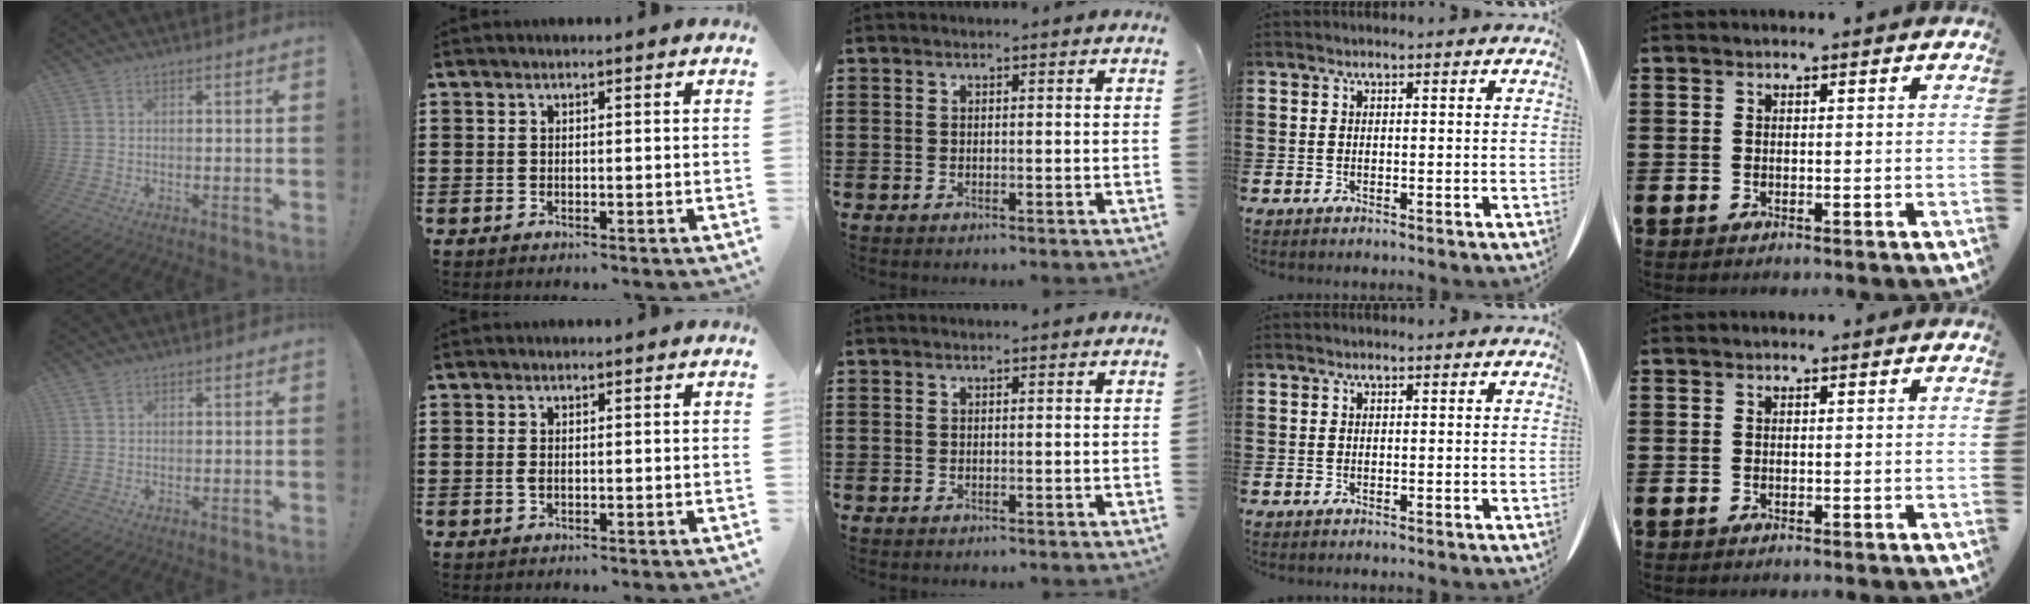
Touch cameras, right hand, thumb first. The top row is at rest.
{"thumb": {"total": 1.4, "force": [0.9, 0.8, 0.7], "torque": [-0.009, -0.001, 0.016]}, "index": {"total": 0.9, "force": [-0.1, 0.4, 0.8], "torque": [-0.016, 0.002, -0.002]}}